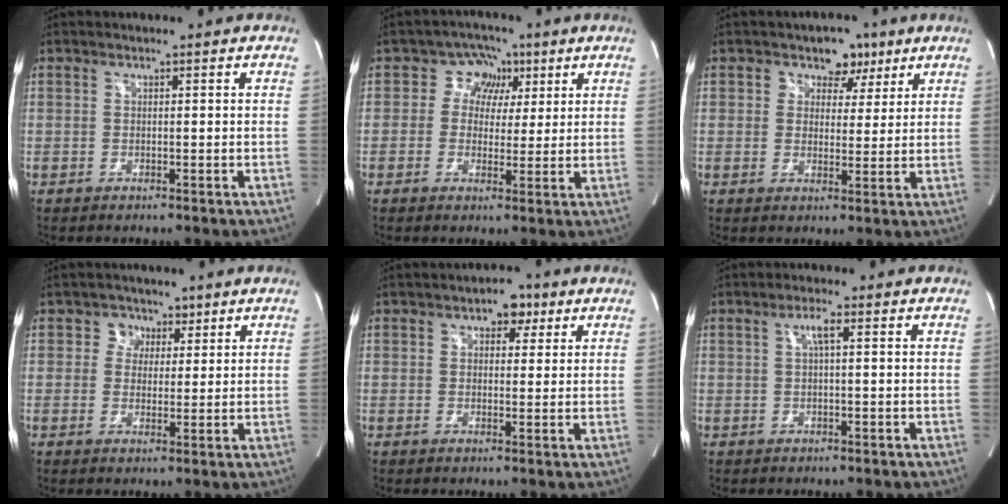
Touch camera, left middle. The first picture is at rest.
{"total": 5.2, "force": [1.7, 4.6, 1.8], "torque": [-0.016, 0.019, 0.023]}
{"total": 4.9, "force": [2.8, 3.8, 1.3], "torque": [-0.002, 0.003, 0.038]}
{"total": 3.4, "force": [1.7, 3.0, 0.0], "torque": [0.008, 0.004, 0.022]}
{"total": 3.8, "force": [2.0, 2.2, 2.4], "torque": [-0.030, 0.015, 0.026]}
{"total": 2.1, "force": [0.6, 0.2, 2.0], "torque": [-0.041, 0.003, 0.010]}